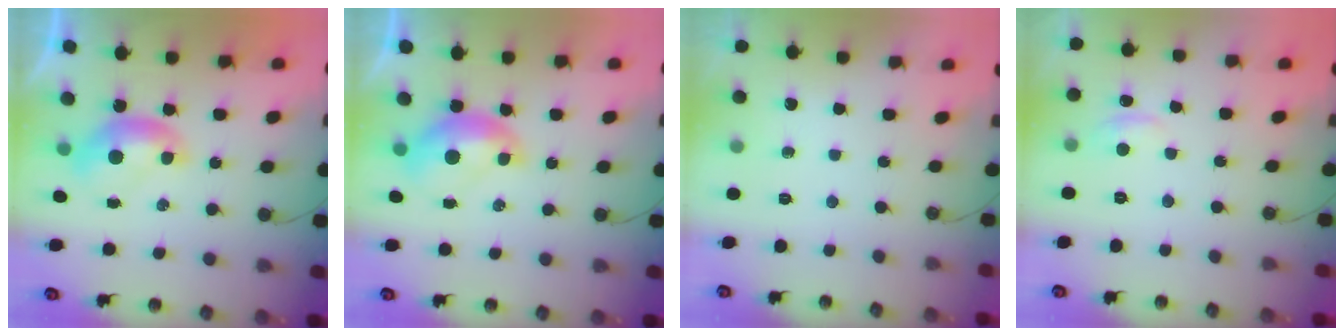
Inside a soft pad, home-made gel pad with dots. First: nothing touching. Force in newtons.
{"total": 1.3, "press": 1.3, "slide": 0.2}
{"total": 0.0}
{"total": 1.0, "press": 0.7, "slide": 0.8}